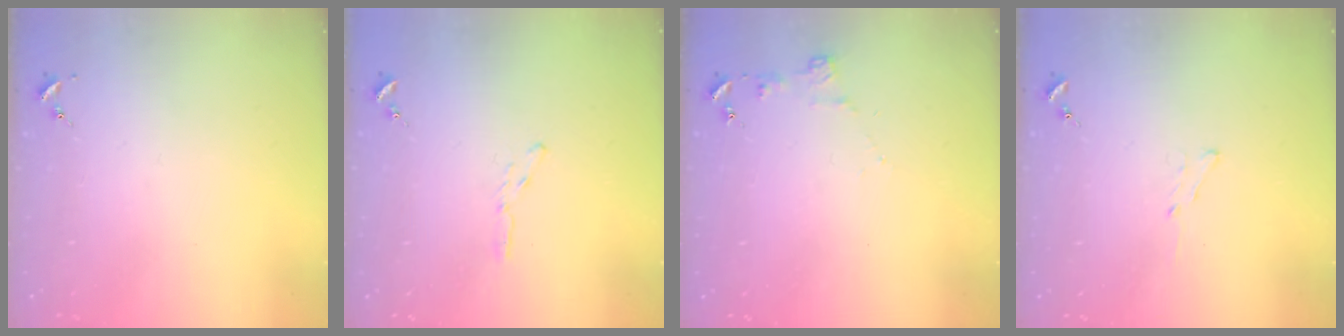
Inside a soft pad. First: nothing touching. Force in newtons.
{"total": 3.4, "press": 3.3, "slide": 0.2}
{"total": 4.3, "press": 4.2, "slide": 0.5}
{"total": 3.8, "press": 3.7, "slide": 0.4}